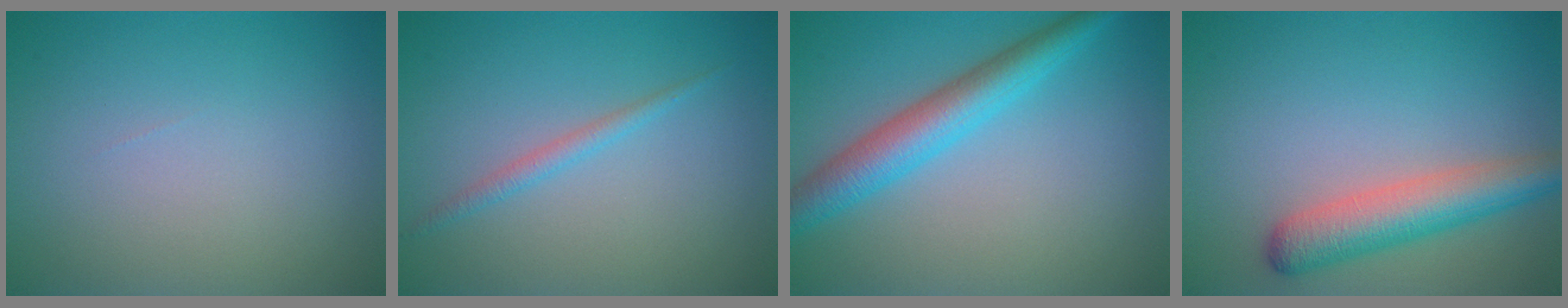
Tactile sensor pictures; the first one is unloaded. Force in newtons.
{"total": 1.3, "press": 1.3, "slide": 0.1}
{"total": 4.9, "press": 4.9, "slide": 0.1}
{"total": 5.0, "press": 5.0, "slide": 0.2}